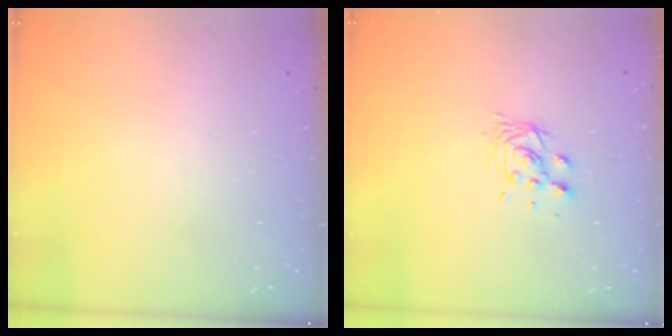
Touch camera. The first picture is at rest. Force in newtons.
{"total": 5.8, "press": 5.8, "slide": 0.5}